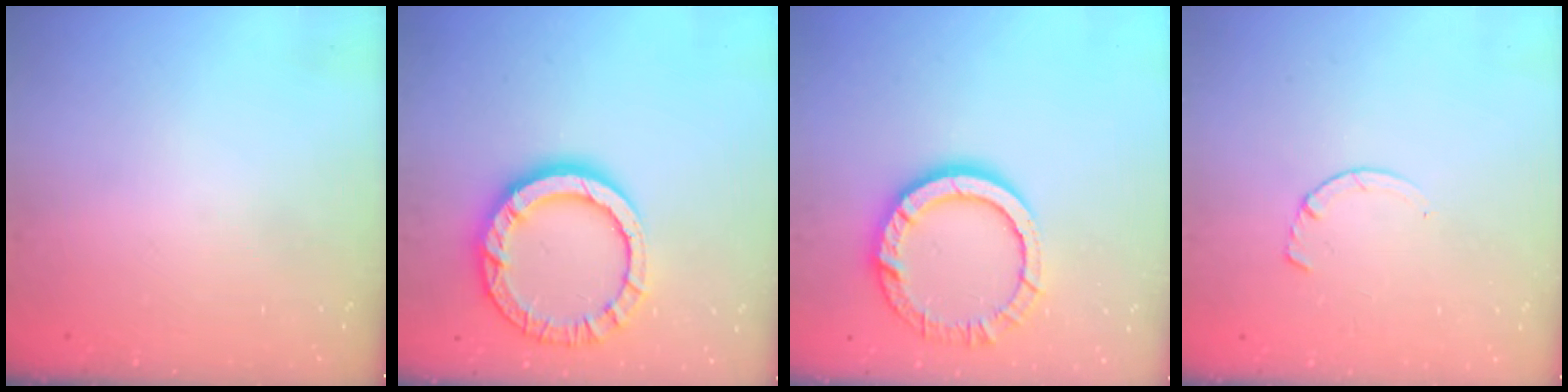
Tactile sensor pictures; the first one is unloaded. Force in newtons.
{"total": 13.5, "press": 13.5, "slide": 1.1}
{"total": 12.7, "press": 12.6, "slide": 0.9}
{"total": 2.9, "press": 2.9, "slide": 0.4}